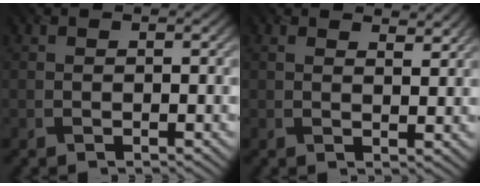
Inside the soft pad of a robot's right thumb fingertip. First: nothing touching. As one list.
[{"total": 3.6, "force": [2.7, 1.4, 2.0], "torque": [-0.041, -0.005, 0.046]}]